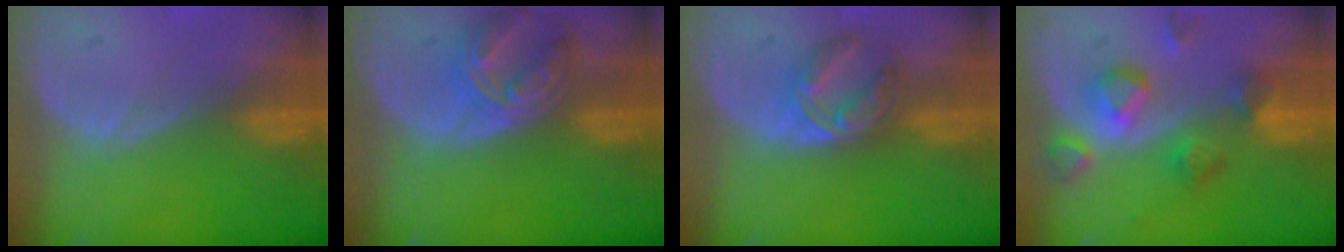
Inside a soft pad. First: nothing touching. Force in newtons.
{"total": 8.0, "press": 7.0, "slide": 3.9}
{"total": 6.0, "press": 5.6, "slide": 2.2}
{"total": 6.6, "press": 6.6, "slide": 0.7}